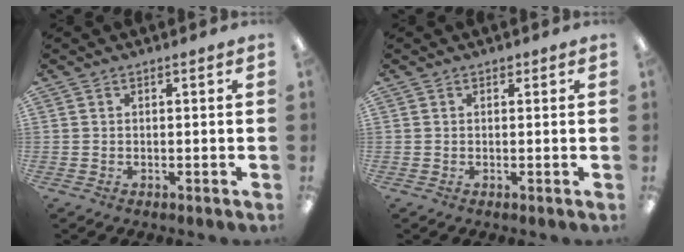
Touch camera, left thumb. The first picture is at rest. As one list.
[{"total": 0.7, "force": [0.5, 0.5, 0.2], "torque": [0.004, -0.001, 0.007]}]